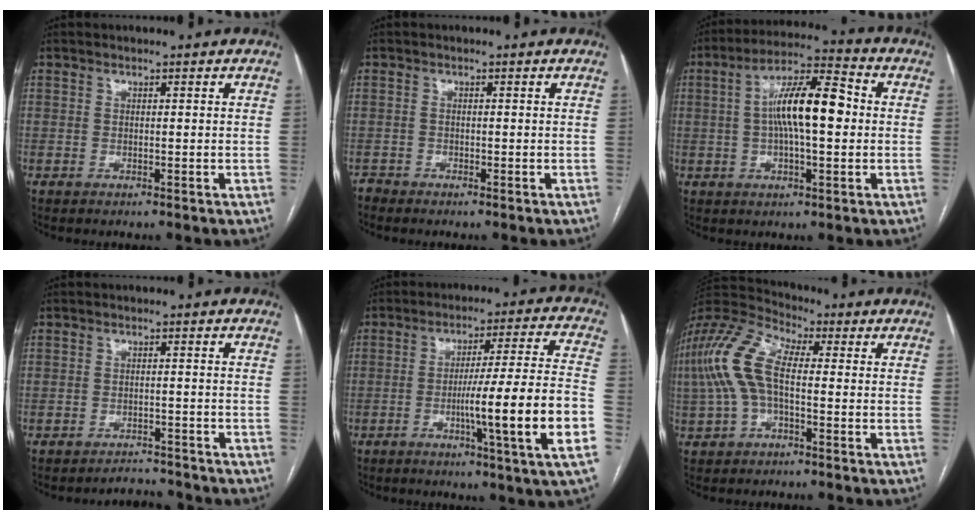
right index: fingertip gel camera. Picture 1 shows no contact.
{"total": 1.0, "force": [-0.9, 0.1, -0.5], "torque": [0.007, -0.002, -0.018]}
{"total": 11.9, "force": [0.7, 2.8, 11.5], "torque": [-0.210, 0.026, 0.007]}
{"total": 2.7, "force": [-2.5, 0.5, -0.9], "torque": [0.018, 0.003, -0.033]}
{"total": 15.7, "force": [-4.5, -1.6, 14.9], "torque": [-0.235, -0.007, -0.075]}
{"total": 12.1, "force": [0.2, 5.6, 10.7], "torque": [-0.249, 0.039, -0.001]}